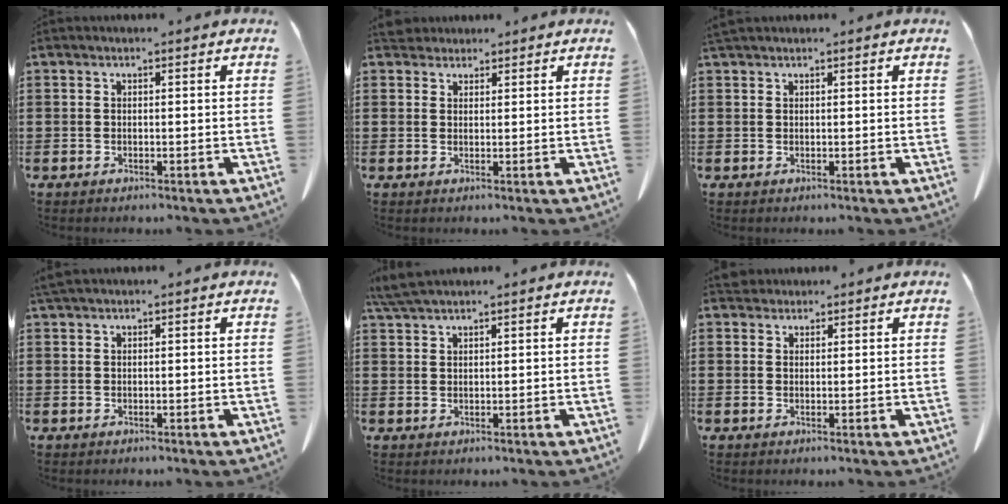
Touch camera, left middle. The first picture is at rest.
{"total": 2.9, "force": [2.6, 1.1, 0.6], "torque": [-0.012, -0.001, 0.049]}
{"total": 0.9, "force": [0.8, 0.1, 0.3], "torque": [-0.007, 0.000, 0.016]}
{"total": 1.0, "force": [0.9, 0.1, 0.4], "torque": [-0.012, -0.001, 0.019]}
{"total": 3.5, "force": [3.0, 0.3, 1.8], "torque": [-0.044, -0.002, 0.058]}
{"total": 2.3, "force": [2.0, 1.0, 0.5], "torque": [-0.016, 0.005, 0.041]}